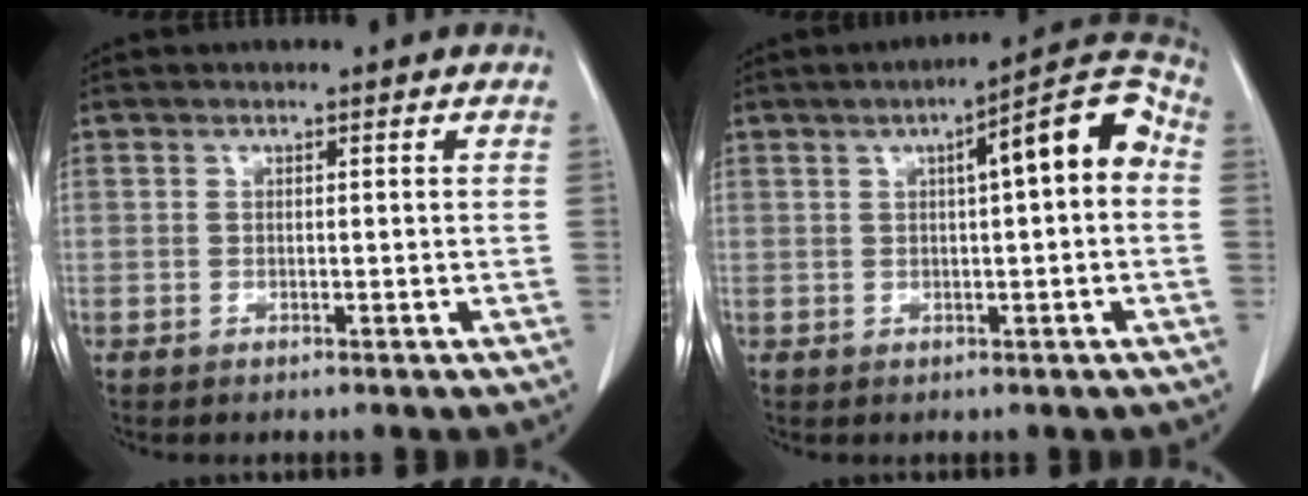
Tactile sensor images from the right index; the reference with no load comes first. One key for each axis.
{"total": 9.6, "fx": 1.5, "fy": 1.7, "fz": 9.4, "tx": -0.128, "ty": 0.034, "tz": 0.015}